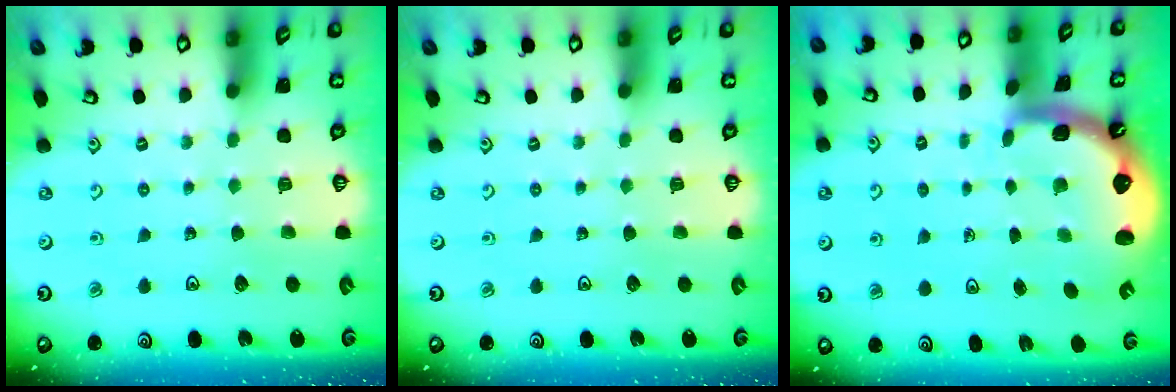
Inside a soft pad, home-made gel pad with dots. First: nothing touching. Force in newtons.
{"total": 0.0}
{"total": 3.4, "press": 2.5, "slide": 2.3}